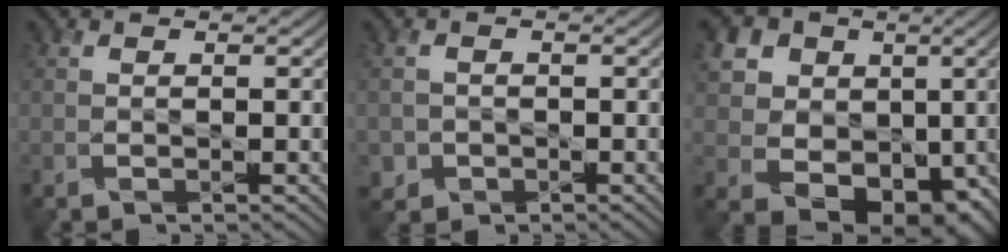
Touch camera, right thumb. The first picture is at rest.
{"total": 2.1, "force": [-0.9, 1.8, 0.2], "torque": [-0.001, -0.006, -0.018]}
{"total": 14.0, "force": [2.5, 11.9, 6.9], "torque": [-0.173, 0.000, 0.045]}